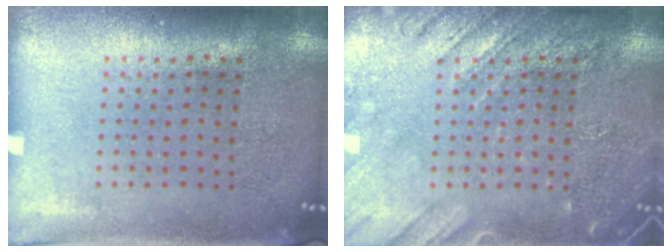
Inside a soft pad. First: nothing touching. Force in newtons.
{"total": 2.9, "press": 2.8, "slide": 0.3}